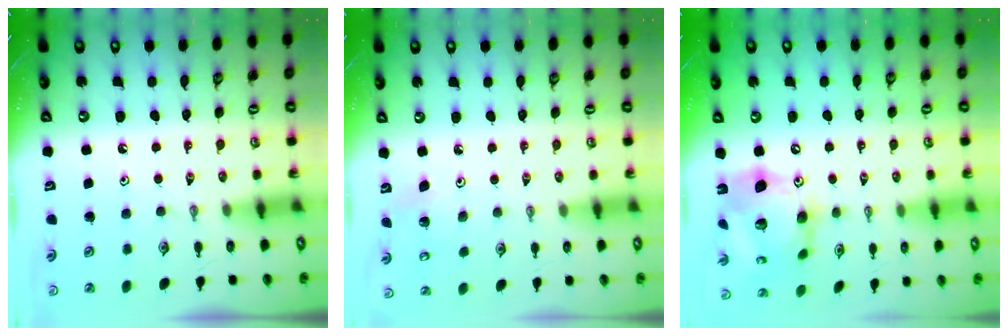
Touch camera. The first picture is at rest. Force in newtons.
{"total": 4.2, "press": 4.2, "slide": 0.3}
{"total": 19.2, "press": 19.1, "slide": 2.0}